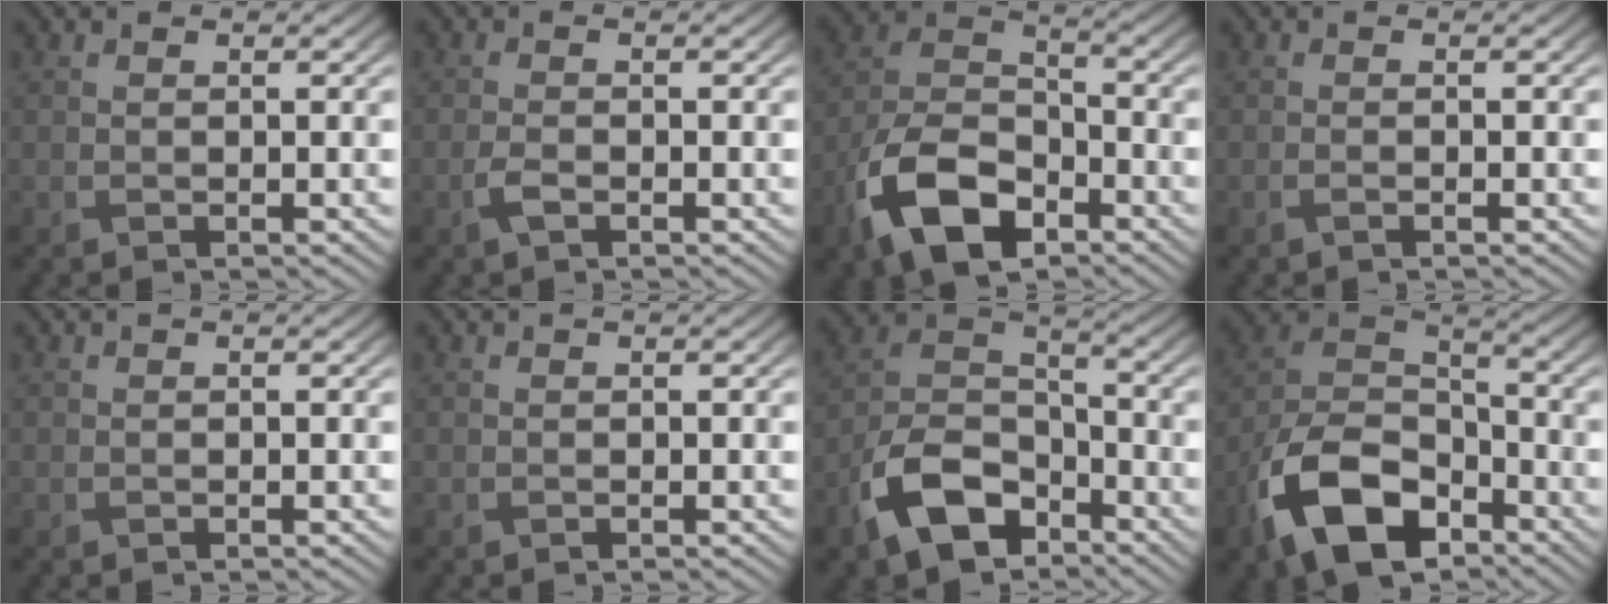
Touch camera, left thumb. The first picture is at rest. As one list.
[{"total": 1.8, "force": [-1.0, 0.7, 1.4], "torque": [-0.033, 0.000, -0.021]}, {"total": 12.1, "force": [-6.6, 6.7, 7.8], "torque": [-0.173, -0.011, -0.137]}, {"total": 0.7, "force": [-0.4, 0.2, 0.5], "torque": [-0.010, -0.001, -0.006]}, {"total": 0.0}, {"total": 0.0}, {"total": 11.2, "force": [-6.6, 6.3, 6.4], "torque": [-0.140, -0.007, -0.142]}, {"total": 13.8, "force": [-7.8, 7.8, 8.3], "torque": [-0.190, -0.021, -0.160]}]